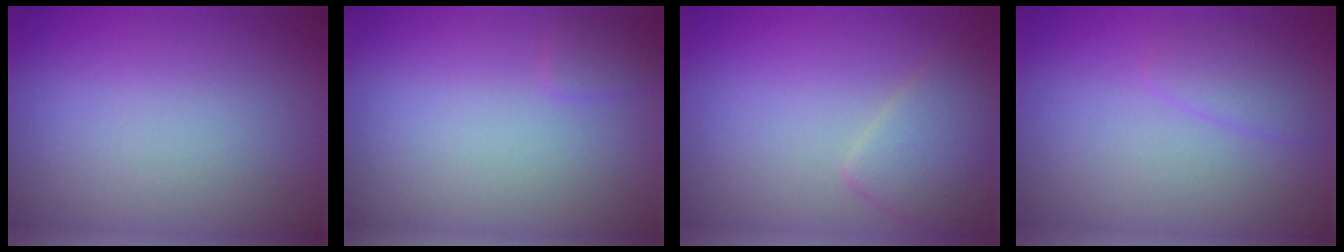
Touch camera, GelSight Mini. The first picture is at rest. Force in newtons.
{"total": 0.9, "press": 0.9, "slide": 0.1}
{"total": 2.9, "press": 2.9, "slide": 0.1}
{"total": 1.6, "press": 1.6, "slide": 0.0}